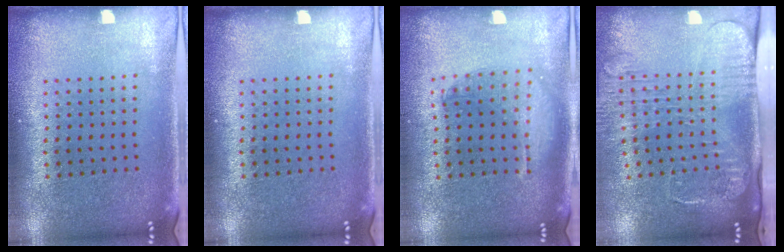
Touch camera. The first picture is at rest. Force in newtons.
{"total": 0.0}
{"total": 1.4, "press": 1.3, "slide": 0.5}
{"total": 2.6, "press": 2.1, "slide": 1.7}